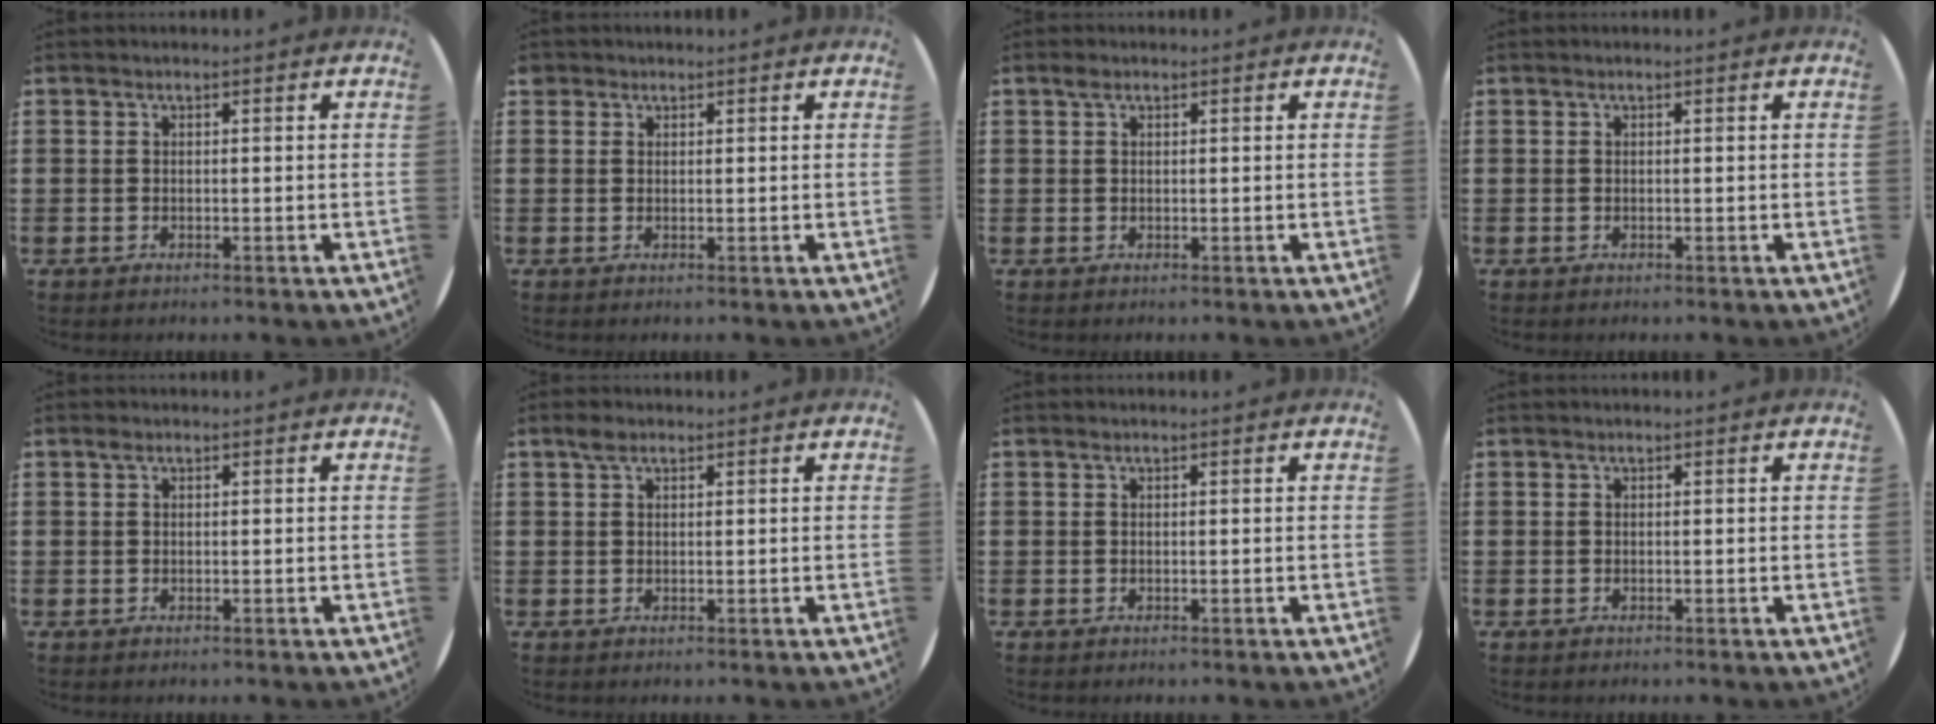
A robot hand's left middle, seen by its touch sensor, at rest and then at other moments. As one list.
[{"total": 0.8, "force": [0.7, 0.4, 0.0], "torque": [0.000, 0.003, 0.014]}, {"total": 0.9, "force": [0.6, 0.6, 0.4], "torque": [-0.001, 0.001, 0.009]}, {"total": 0.0}, {"total": 0.6, "force": [0.4, 0.4, 0.2], "torque": [0.002, -0.001, 0.006]}, {"total": 1.7, "force": [1.2, 1.0, 0.8], "torque": [-0.010, 0.002, 0.021]}, {"total": 0.0}, {"total": 0.0}]